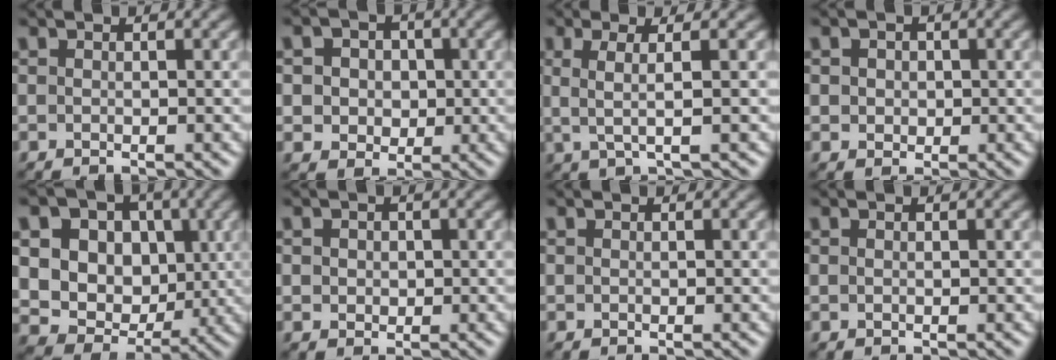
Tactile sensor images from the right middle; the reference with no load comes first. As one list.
[{"total": 4.3, "force": [0.6, 3.7, 2.1], "torque": [-0.035, 0.014, -0.004]}, {"total": 2.9, "force": [0.4, 0.5, 2.8], "torque": [-0.056, 0.000, 0.007]}, {"total": 1.9, "force": [0.4, 1.6, 1.0], "torque": [-0.016, 0.014, -0.001]}, {"total": 13.4, "force": [3.1, 11.3, 6.6], "torque": [-0.147, 0.032, 0.057]}, {"total": 1.4, "force": [0.2, 1.2, 0.7], "torque": [-0.013, 0.010, 0.001]}, {"total": 0.0}, {"total": 0.0}]